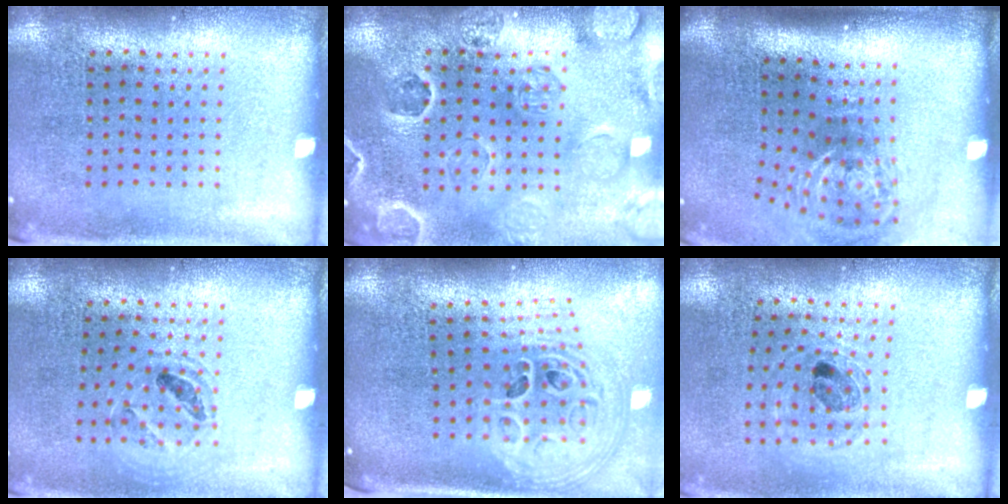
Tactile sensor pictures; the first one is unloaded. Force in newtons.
{"total": 2.7, "press": 2.6, "slide": 0.8}
{"total": 2.2, "press": 1.3, "slide": 1.7}
{"total": 1.0, "press": 0.9, "slide": 0.2}
{"total": 2.9, "press": 2.0, "slide": 2.1}
{"total": 0.8, "press": 0.8, "slide": 0.2}